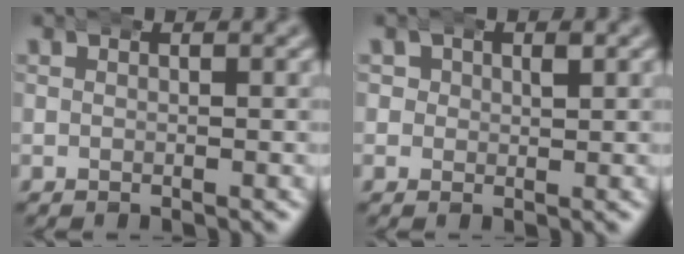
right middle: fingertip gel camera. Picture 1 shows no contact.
{"total": 2.4, "force": [0.8, 2.0, 1.0], "torque": [-0.024, -0.001, 0.012]}